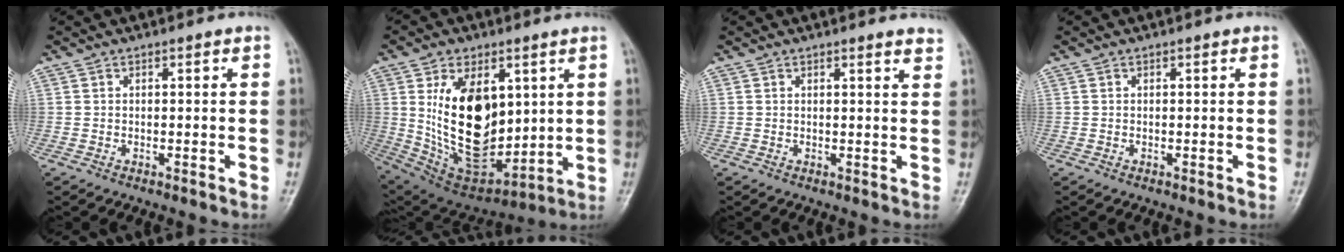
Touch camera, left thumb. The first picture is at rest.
{"total": 21.0, "force": [3.6, 12.4, 16.5], "torque": [-0.253, -0.031, 0.090]}
{"total": 2.0, "force": [1.8, 0.2, 0.8], "torque": [-0.008, -0.013, 0.017]}
{"total": 0.0}